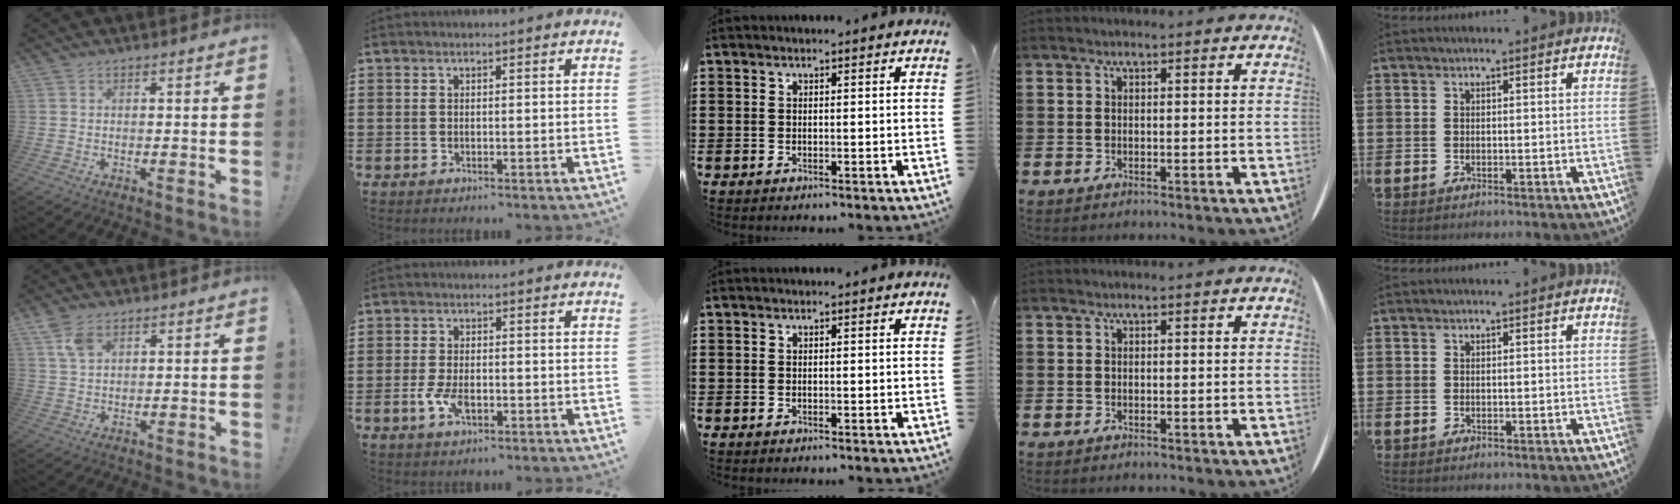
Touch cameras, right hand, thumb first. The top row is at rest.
{"thumb": {"total": 5.8, "force": [3.3, 3.1, 3.7], "torque": [-0.069, -0.010, 0.063]}, "index": {"total": 4.2, "force": [-1.4, 1.8, 3.5], "torque": [-0.083, -0.007, -0.027]}}